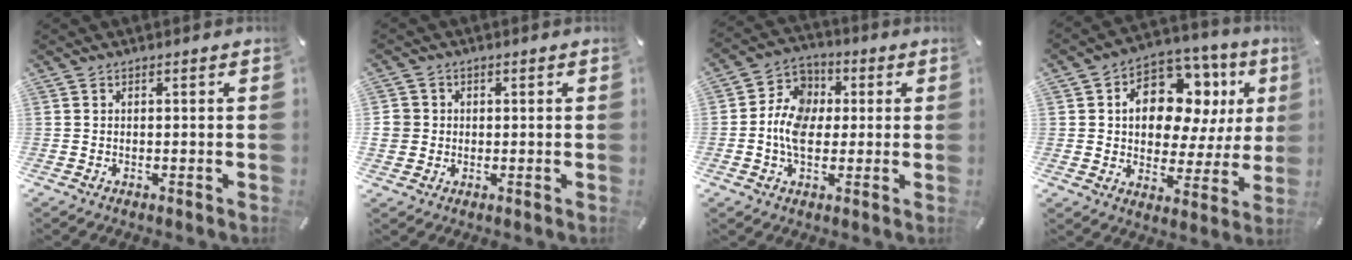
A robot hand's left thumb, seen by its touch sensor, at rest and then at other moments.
{"total": 4.0, "force": [0.3, 3.9, 0.6], "torque": [-0.017, 0.007, 0.008]}
{"total": 9.7, "force": [-0.9, 7.7, 5.8], "torque": [-0.126, 0.019, -0.015]}
{"total": 15.3, "force": [5.9, 10.2, 9.8], "torque": [-0.145, -0.034, 0.104]}